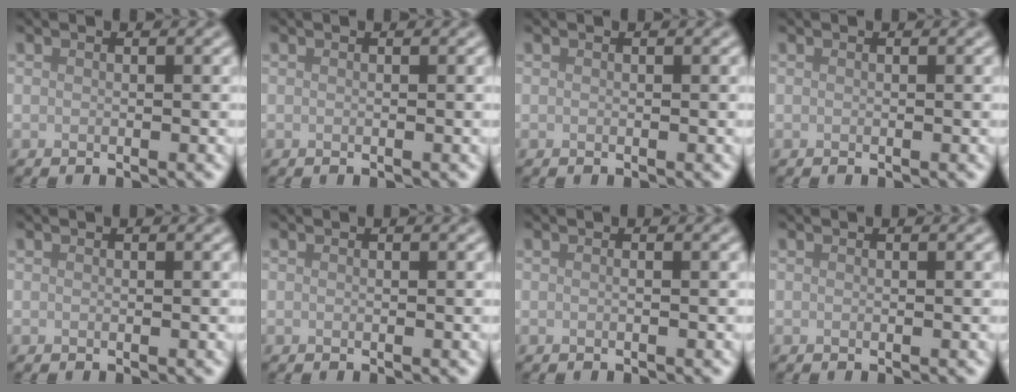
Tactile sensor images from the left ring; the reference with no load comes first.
{"total": 0.0}
{"total": 0.0}
{"total": 0.0}
{"total": 0.0}
{"total": 0.0}
{"total": 0.7, "force": [0.0, 0.2, 0.7], "torque": [-0.007, 0.000, -0.005]}
{"total": 0.0}